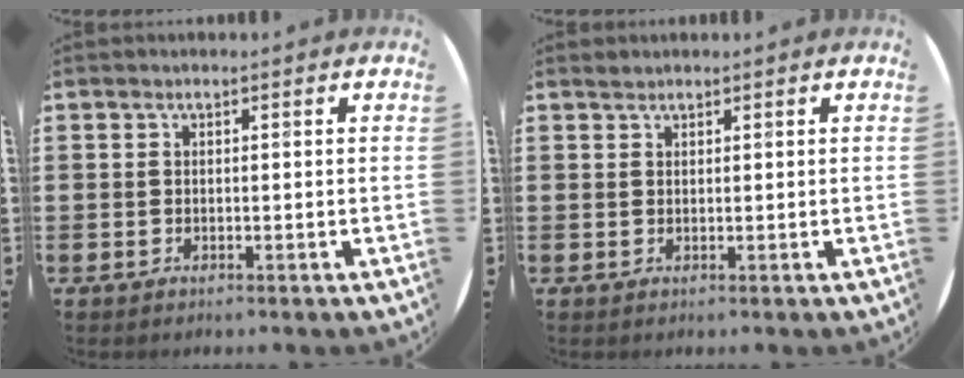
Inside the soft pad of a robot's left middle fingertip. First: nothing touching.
{"total": 0.6, "force": [0.6, 0.0, -0.1], "torque": [0.001, 0.002, 0.012]}